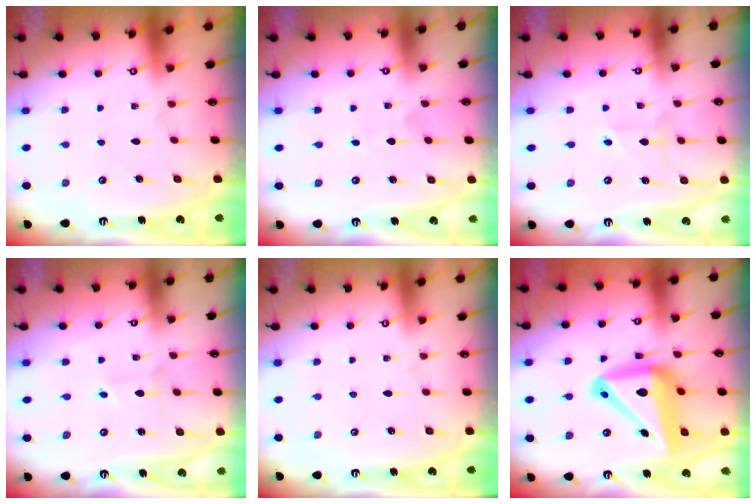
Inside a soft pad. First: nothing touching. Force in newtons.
{"total": 0.0}
{"total": 2.8, "press": 2.6, "slide": 0.9}
{"total": 1.9, "press": 1.9, "slide": 0.1}
{"total": 0.0}
{"total": 16.8, "press": 16.6, "slide": 2.3}